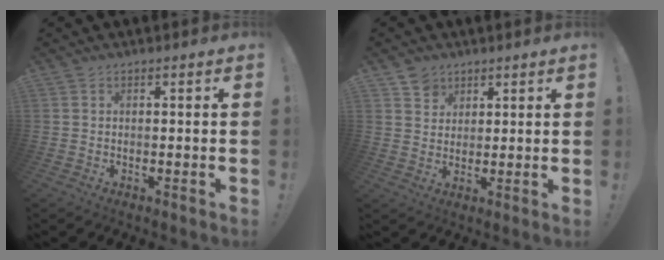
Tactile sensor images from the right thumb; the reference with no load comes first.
{"total": 5.4, "force": [3.5, 4.0, 0.4], "torque": [-0.001, -0.023, 0.066]}